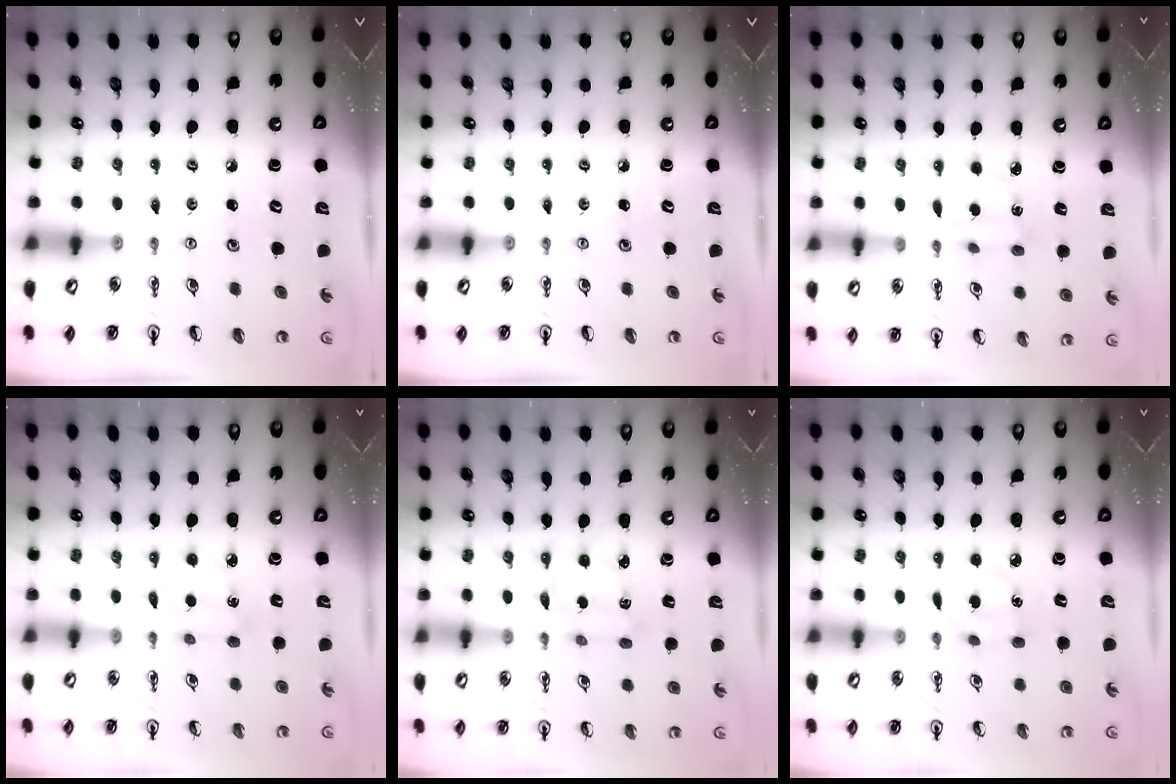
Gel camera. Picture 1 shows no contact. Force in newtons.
{"total": 0.0}
{"total": 3.0, "press": 3.0, "slide": 0.5}
{"total": 3.8, "press": 3.8, "slide": 0.4}
{"total": 2.3, "press": 2.2, "slide": 0.7}
{"total": 5.2, "press": 5.1, "slide": 0.6}